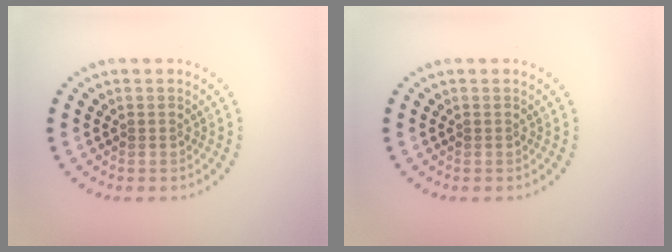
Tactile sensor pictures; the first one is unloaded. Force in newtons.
{"total": 0.0}